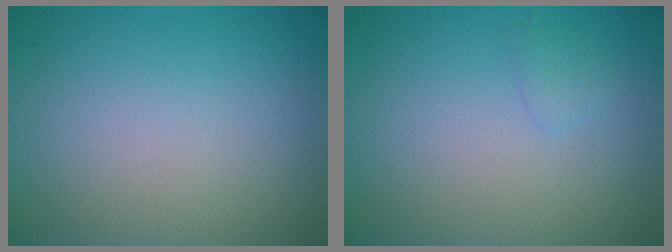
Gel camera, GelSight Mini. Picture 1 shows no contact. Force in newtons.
{"total": 0.8, "press": 0.8, "slide": 0.1}